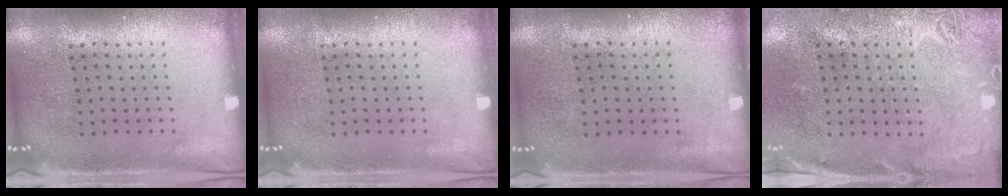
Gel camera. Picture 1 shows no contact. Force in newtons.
{"total": 0.0}
{"total": 0.0}
{"total": 2.7, "press": 2.2, "slide": 1.6}